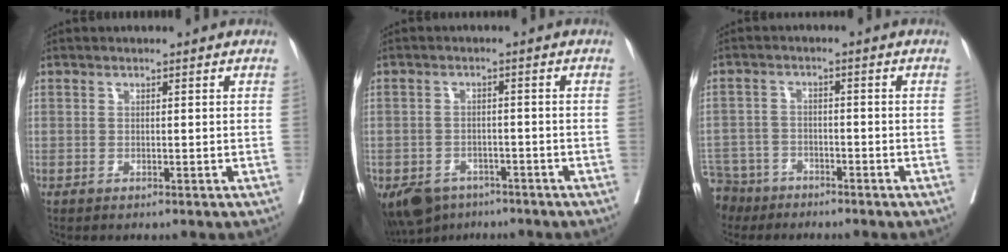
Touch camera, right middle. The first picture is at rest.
{"total": 7.7, "force": [-5.6, 4.8, 2.4], "torque": [-0.039, -0.002, -0.083]}
{"total": 9.1, "force": [-7.3, 5.2, 1.4], "torque": [-0.048, -0.004, -0.132]}